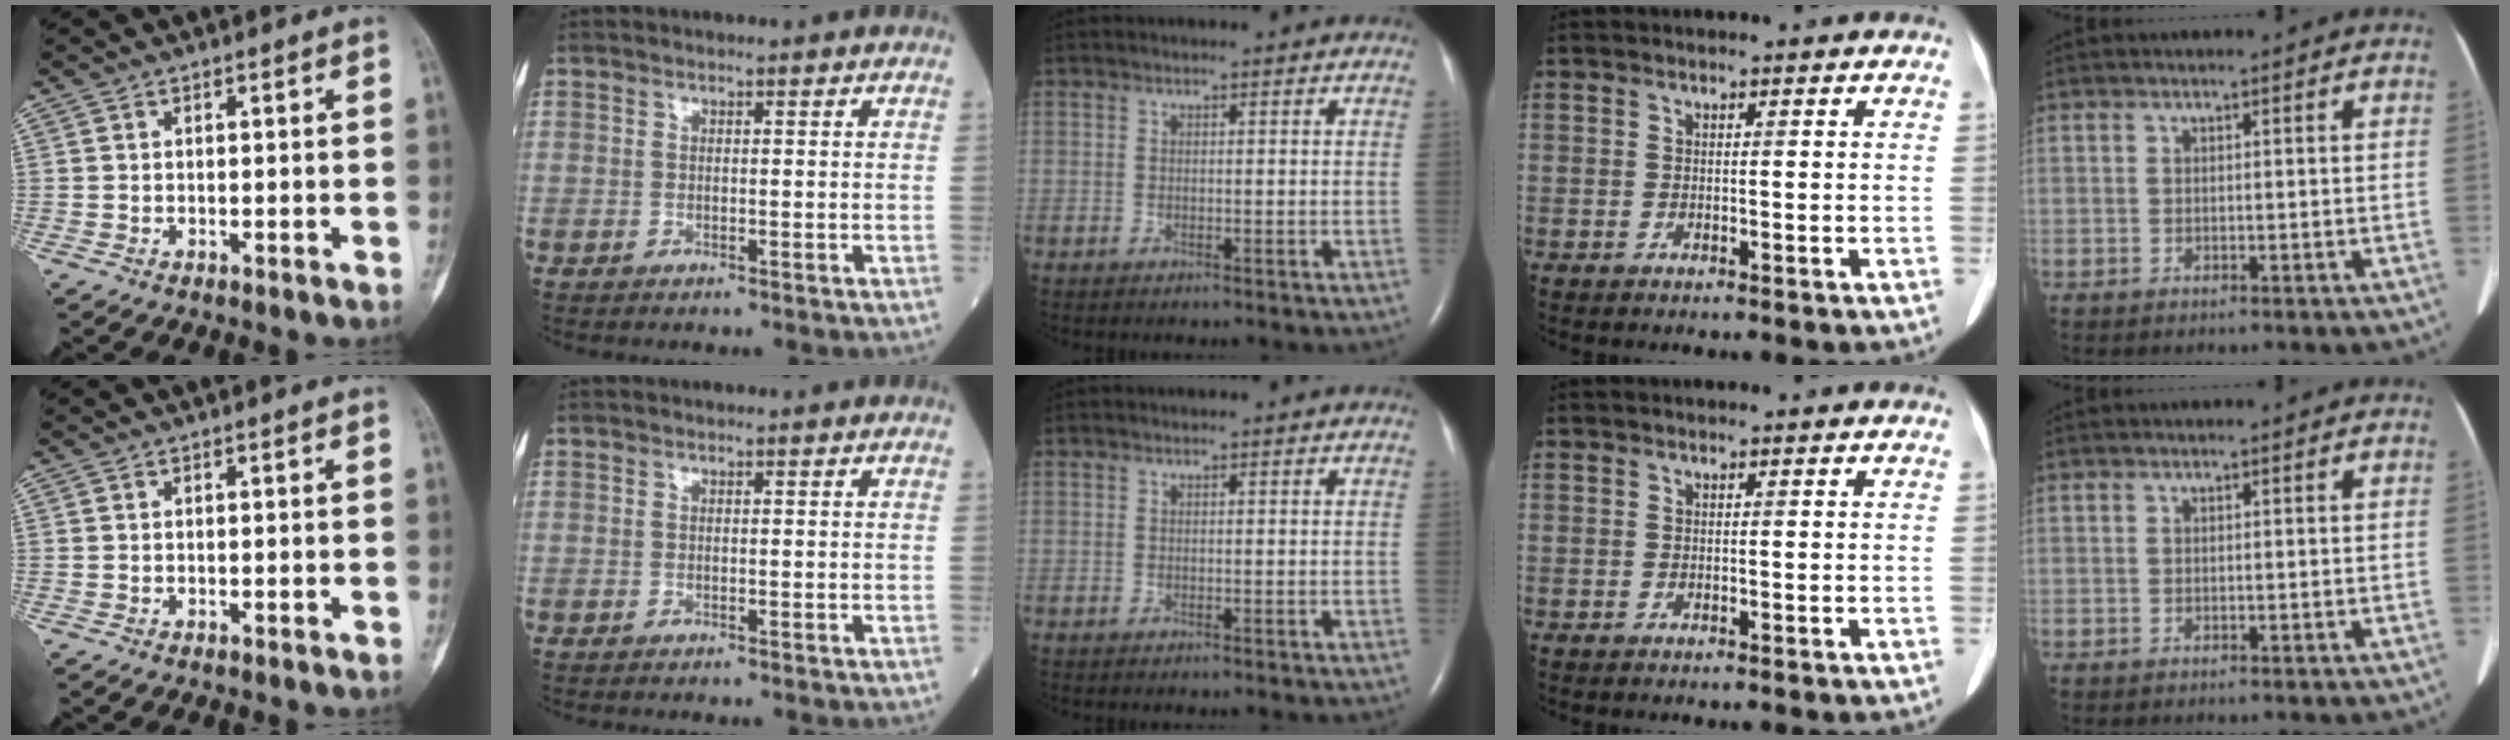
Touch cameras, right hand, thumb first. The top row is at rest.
{}